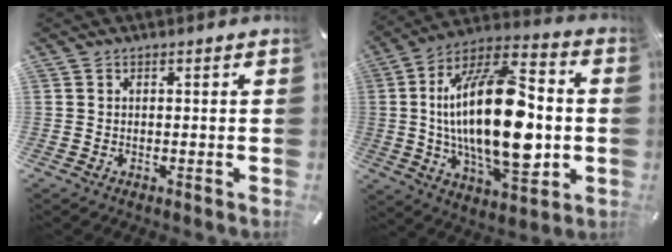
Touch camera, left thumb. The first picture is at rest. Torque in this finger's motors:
{"motor_torque": [0.98, 2.58, 2.77, 0.00, 1.05]}